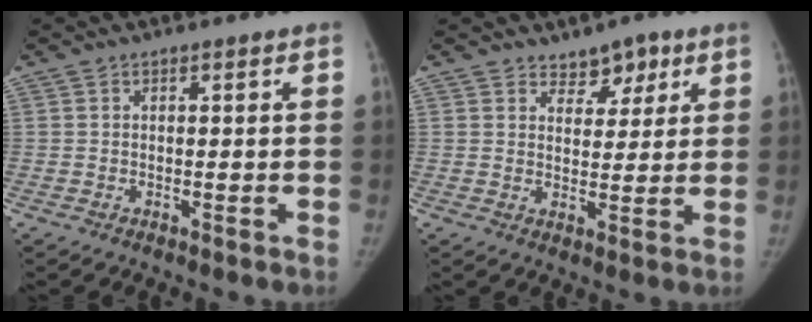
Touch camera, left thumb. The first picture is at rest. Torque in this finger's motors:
{"motor_torque": [0.26, 0.33, -0.25, 0.00, 0.05]}